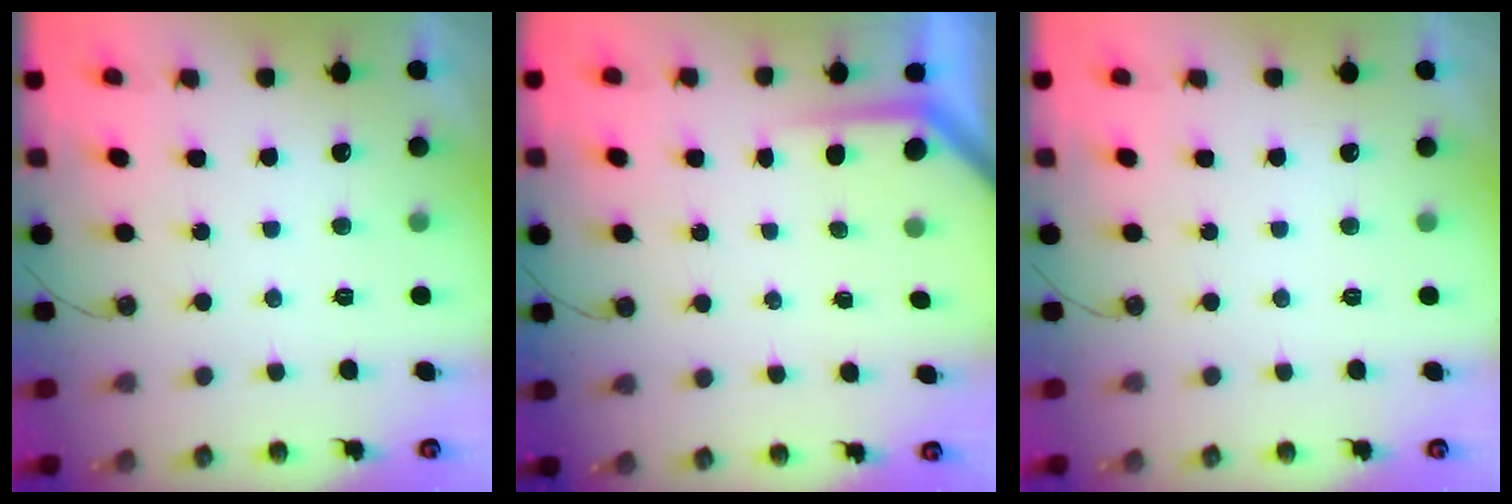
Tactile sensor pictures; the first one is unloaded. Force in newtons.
{"total": 2.7, "press": 2.7, "slide": 0.4}
{"total": 0.0}